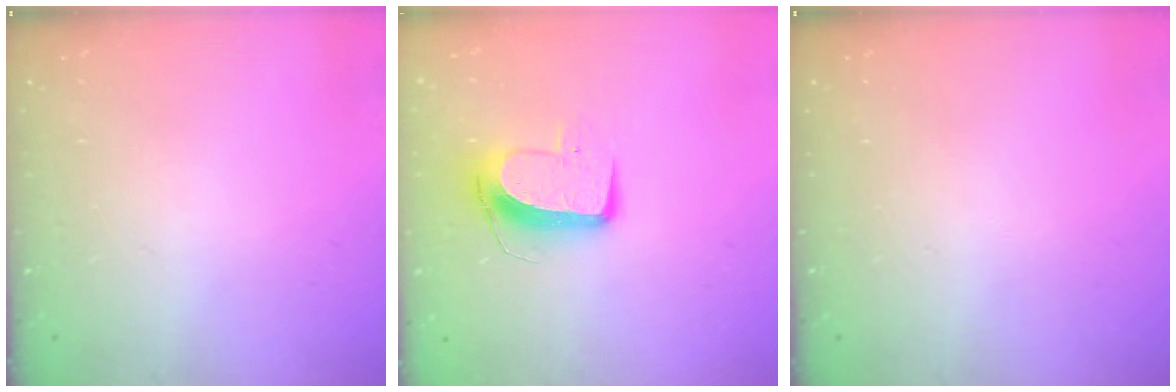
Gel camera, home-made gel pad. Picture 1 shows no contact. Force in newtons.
{"total": 10.1, "press": 10.1, "slide": 0.6}
{"total": 0.0}